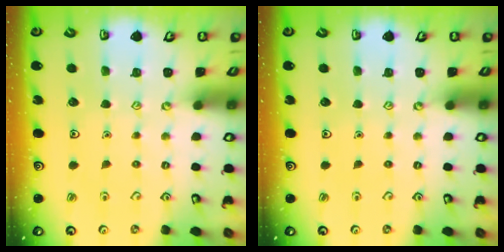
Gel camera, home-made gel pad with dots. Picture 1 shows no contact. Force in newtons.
{"total": 0.0}